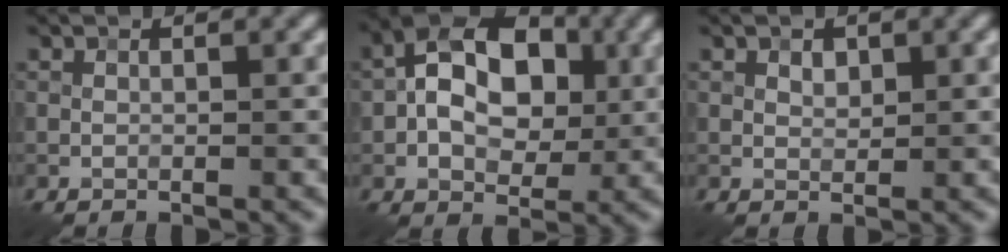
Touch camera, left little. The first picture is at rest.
{"total": 9.0, "force": [0.6, 5.9, 6.9], "torque": [-0.106, 0.015, -0.003]}
{"total": 1.1, "force": [0.6, 0.7, 0.6], "torque": [-0.009, 0.000, 0.011]}